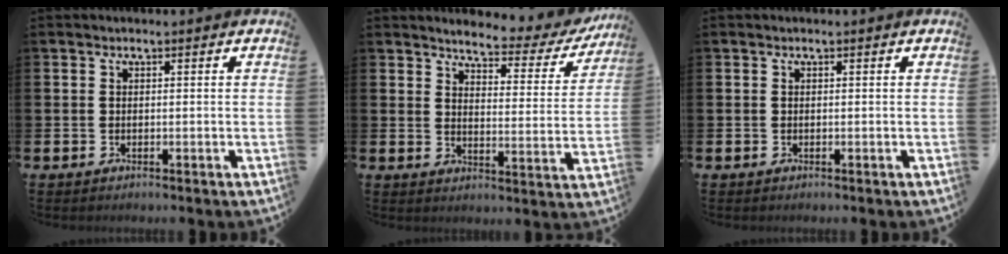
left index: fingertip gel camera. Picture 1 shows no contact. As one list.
[{"total": 4.2, "force": [3.9, 1.1, 1.1], "torque": [-0.043, -0.030, 0.059]}, {"total": 0.0}]